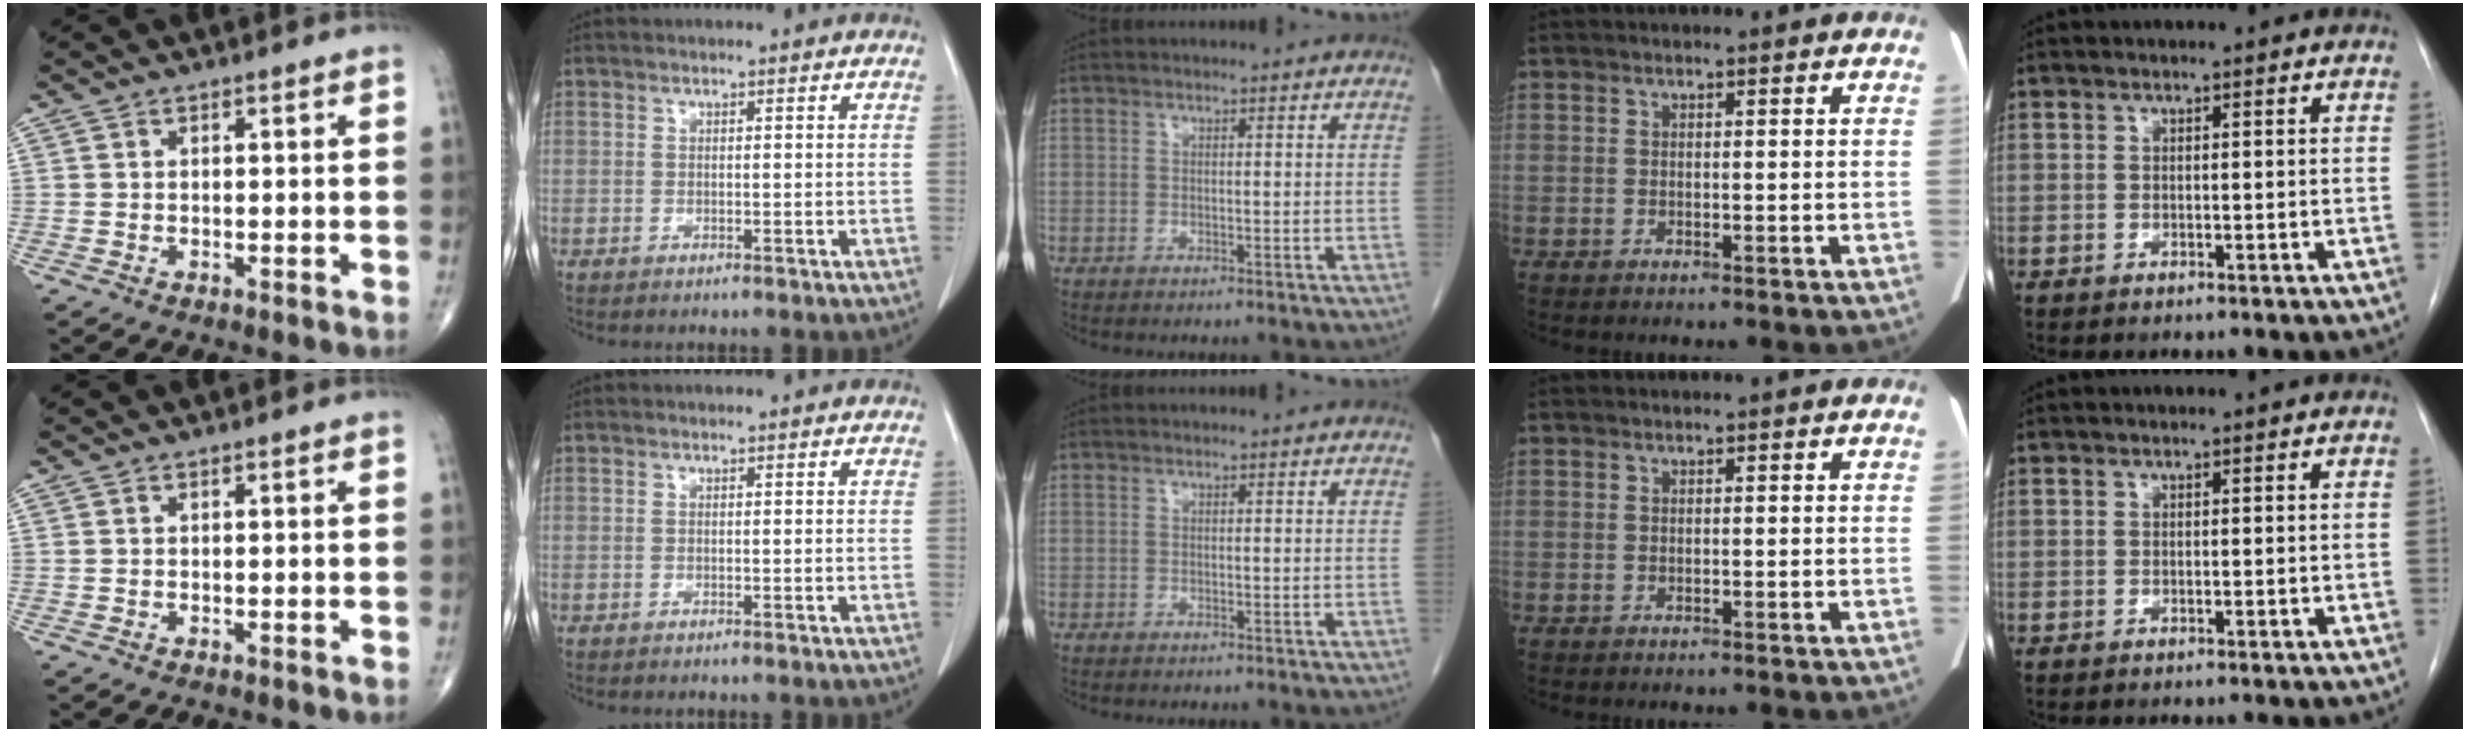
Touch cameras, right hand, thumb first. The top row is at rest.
{}